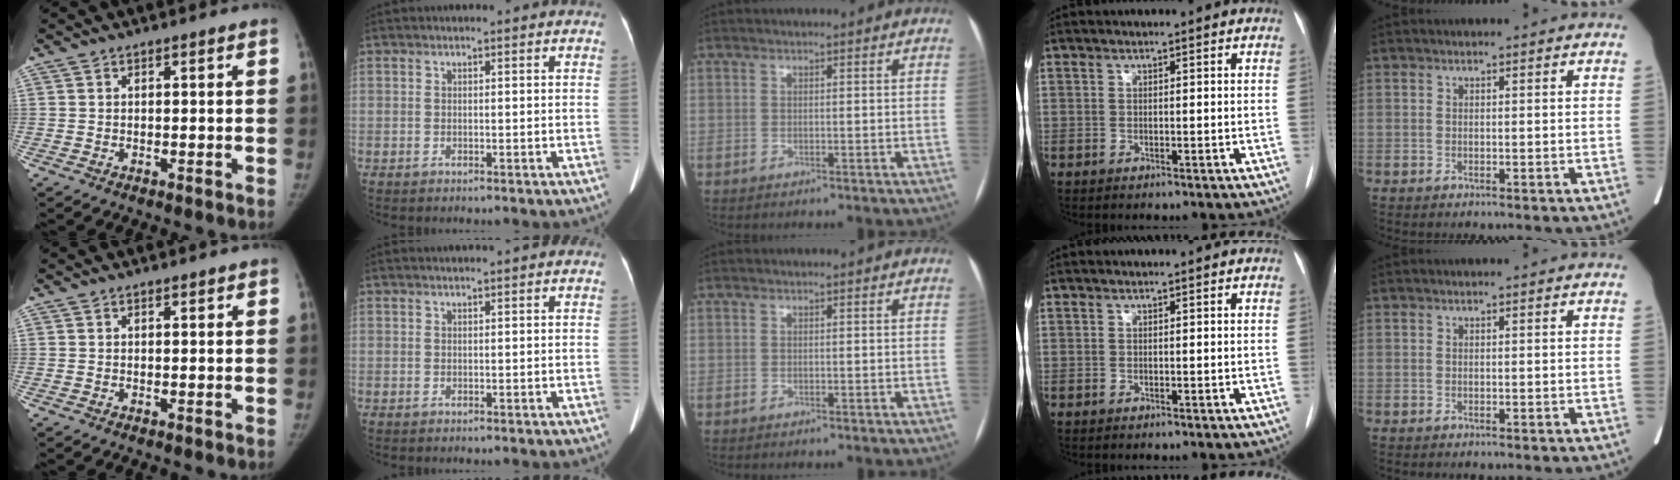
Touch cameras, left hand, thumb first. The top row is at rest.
{"thumb": {"total": 0.7, "force": [0.5, 0.3, 0.3], "torque": [-0.004, -0.003, 0.007]}, "index": {"total": 1.4, "force": [1.2, -0.2, 0.6], "torque": [-0.007, 0.015, 0.025]}}